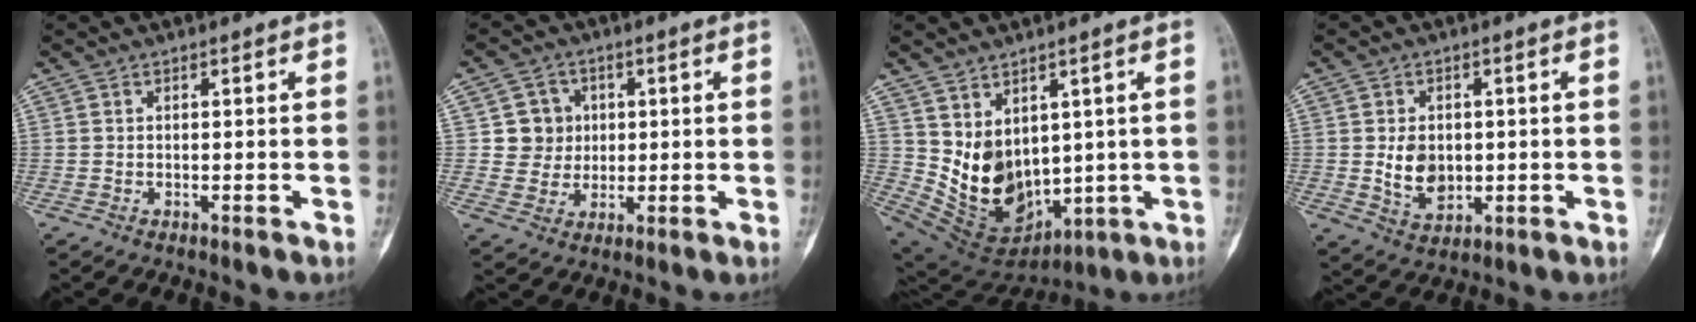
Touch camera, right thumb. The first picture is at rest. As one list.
[{"total": 6.6, "force": [1.2, 6.4, 1.2], "torque": [0.018, 0.005, 0.018]}, {"total": 13.2, "force": [1.9, 9.8, 8.7], "torque": [-0.120, -0.024, 0.079]}, {"total": 7.0, "force": [0.0, 5.2, 4.7], "torque": [-0.058, -0.007, 0.013]}]